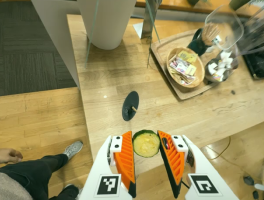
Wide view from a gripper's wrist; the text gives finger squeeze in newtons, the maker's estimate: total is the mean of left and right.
{"total": 5.9, "left": 5.6, "right": 6.3}